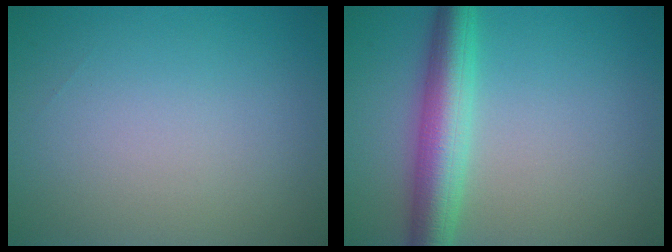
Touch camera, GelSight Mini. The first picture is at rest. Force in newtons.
{"total": 5.6, "press": 5.6, "slide": 0.2}